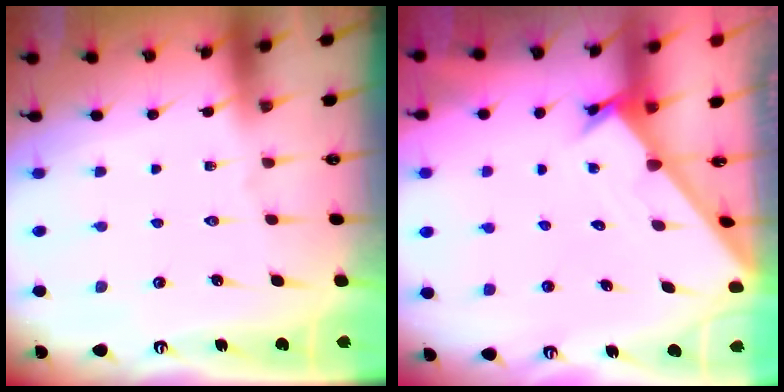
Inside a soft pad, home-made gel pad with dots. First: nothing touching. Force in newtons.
{"total": 1.7, "press": 1.7, "slide": 0.1}